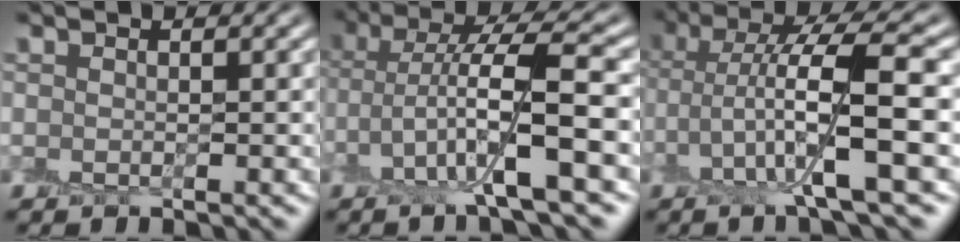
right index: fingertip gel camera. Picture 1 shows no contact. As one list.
[{"total": 7.3, "force": [-1.1, 1.8, 7.0], "torque": [-0.133, 0.019, -0.027]}, {"total": 8.0, "force": [-0.3, 1.9, 7.8], "torque": [-0.142, 0.017, -0.009]}]